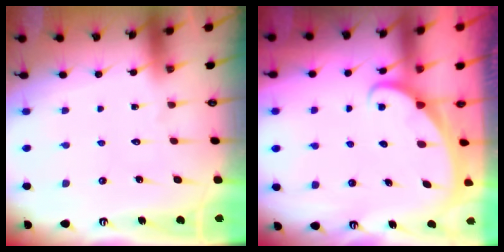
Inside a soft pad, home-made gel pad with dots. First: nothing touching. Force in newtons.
{"total": 1.8, "press": 1.8, "slide": 0.1}